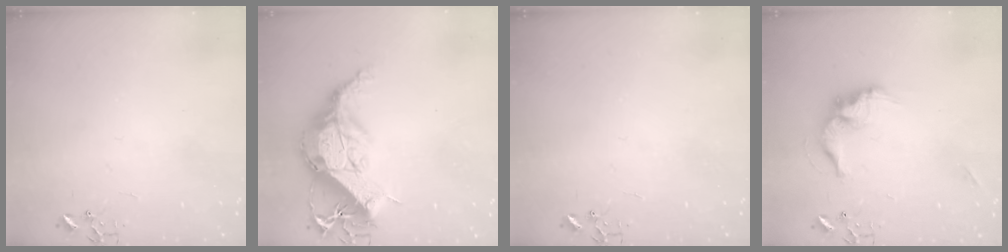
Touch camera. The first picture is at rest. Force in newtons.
{"total": 19.0, "press": 18.9, "slide": 1.8}
{"total": 0.0}
{"total": 14.3, "press": 14.2, "slide": 1.4}